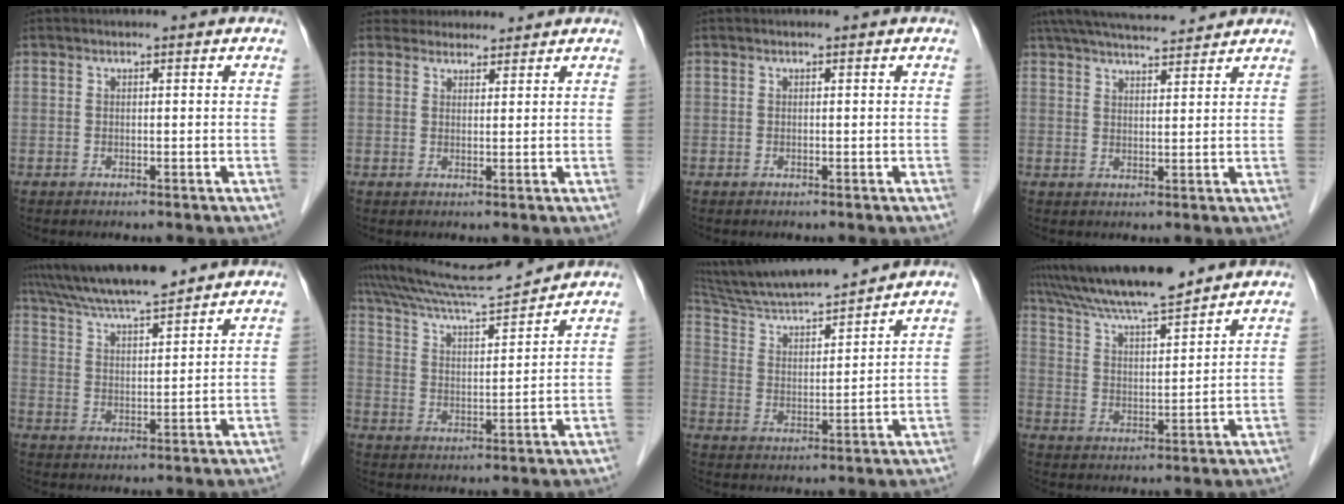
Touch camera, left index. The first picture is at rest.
{"total": 4.3, "force": [4.1, 1.5, 0.1], "torque": [0.003, 0.017, 0.057]}
{"total": 0.0}
{"total": 12.7, "force": [11.4, 1.7, 5.2], "torque": [-0.093, 0.032, 0.175]}
{"total": 11.9, "force": [10.6, 0.8, 5.5], "torque": [-0.099, 0.020, 0.179]}
{"total": 11.5, "force": [11.1, -1.1, 3.0], "torque": [-0.065, 0.007, 0.190]}
{"total": 15.1, "force": [13.8, 0.4, 6.0], "torque": [-0.112, 0.004, 0.237]}
{"total": 13.4, "force": [11.9, 0.7, 6.1], "torque": [-0.111, 0.014, 0.205]}